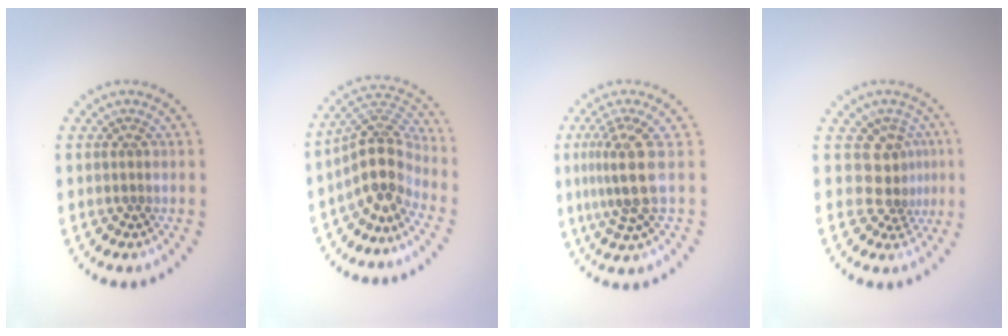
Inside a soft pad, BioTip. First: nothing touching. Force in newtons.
{"total": 4.4, "press": 3.3, "slide": 2.9}
{"total": 3.7, "press": 2.6, "slide": 2.5}
{"total": 2.9, "press": 1.9, "slide": 2.2}